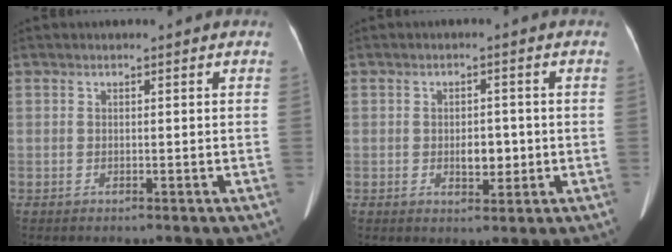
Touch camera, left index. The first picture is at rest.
{"total": 3.5, "force": [-0.5, 1.9, 2.9], "torque": [-0.042, 0.001, -0.003]}